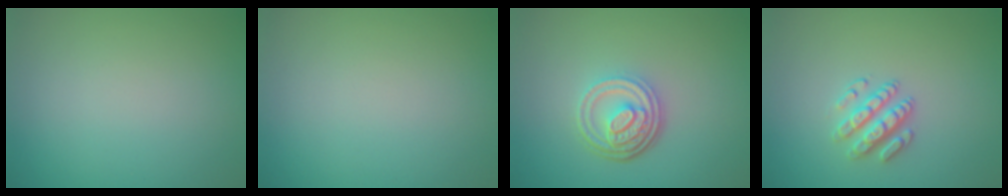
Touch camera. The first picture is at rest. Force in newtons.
{"total": 0.0}
{"total": 4.7, "press": 3.4, "slide": 3.2}
{"total": 2.7, "press": 2.5, "slide": 1.0}